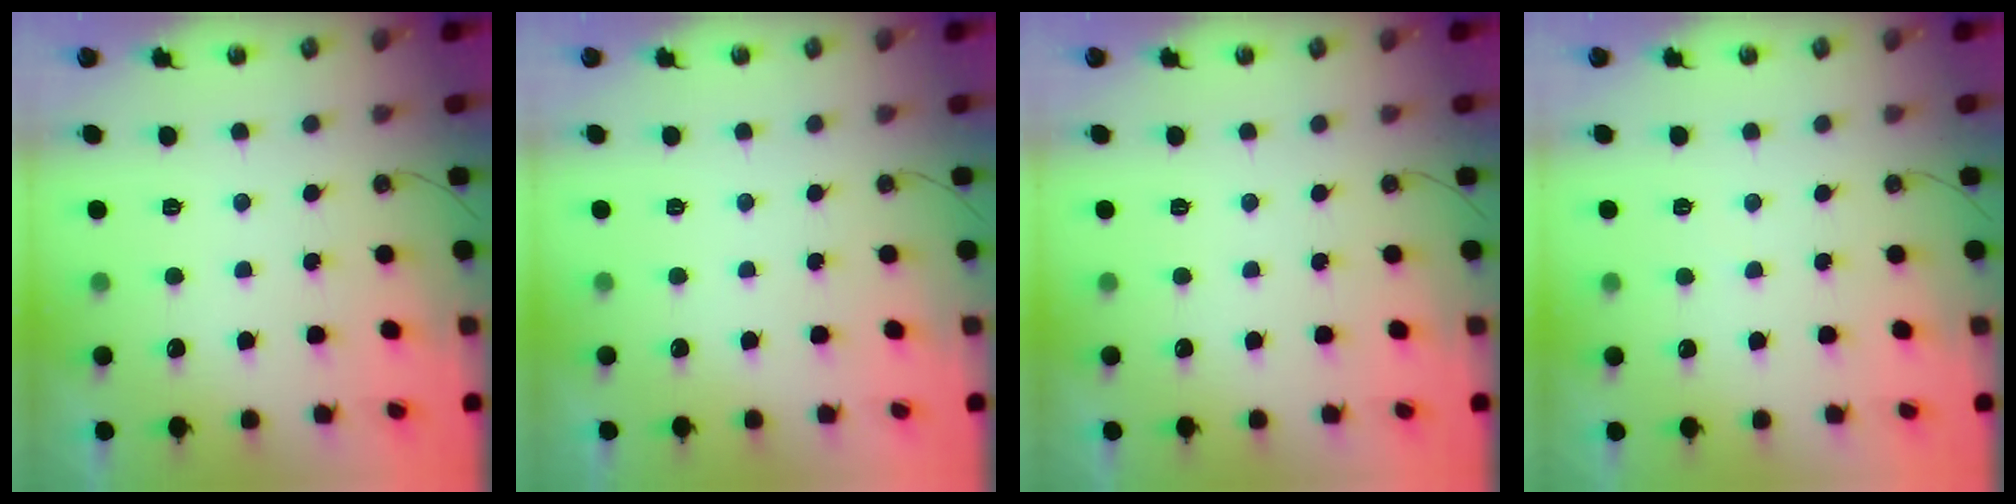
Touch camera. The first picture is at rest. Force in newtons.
{"total": 0.0}
{"total": 0.0}
{"total": 2.9, "press": 2.9, "slide": 0.4}